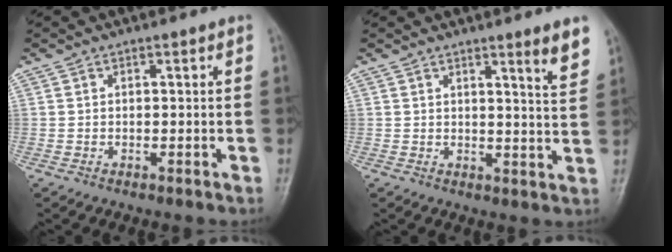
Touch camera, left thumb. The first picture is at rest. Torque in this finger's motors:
{"motor_torque": [0.82, 0.09, 0.19, -0.49, 0.00]}